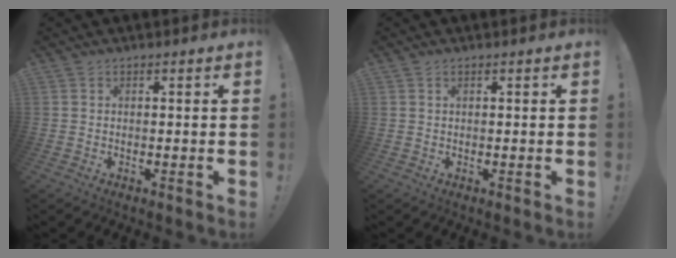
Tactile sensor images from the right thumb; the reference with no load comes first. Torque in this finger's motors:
{"motor_torque": [-0.18, -0.32, 0.21, 0.01, 0.00]}